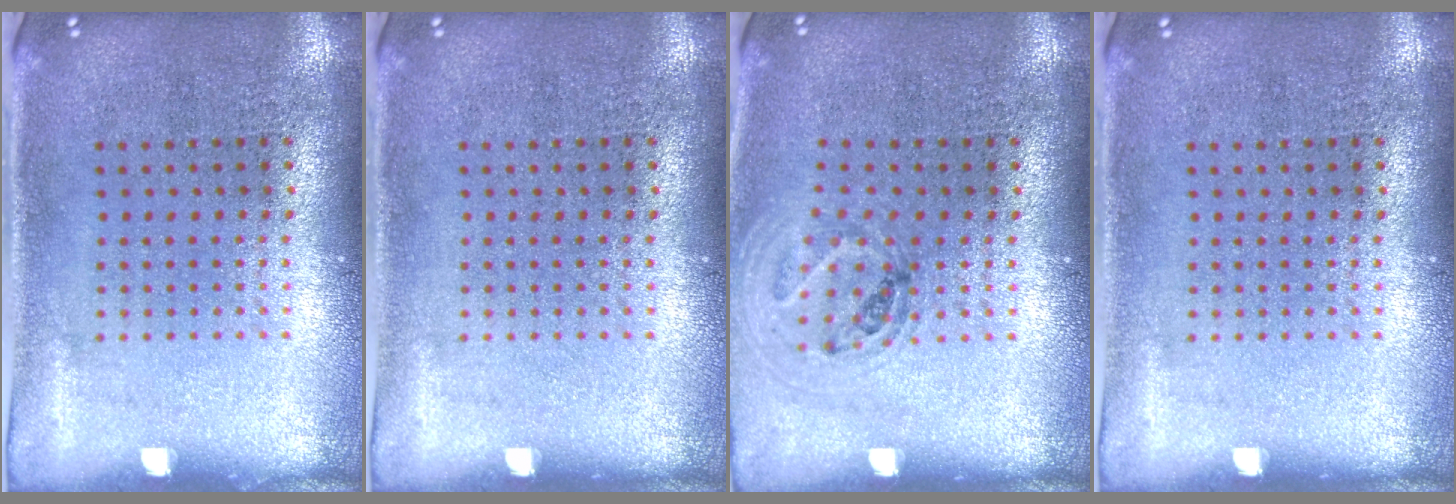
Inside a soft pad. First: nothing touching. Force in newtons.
{"total": 0.0}
{"total": 0.9, "press": 0.9, "slide": 0.1}
{"total": 0.0}